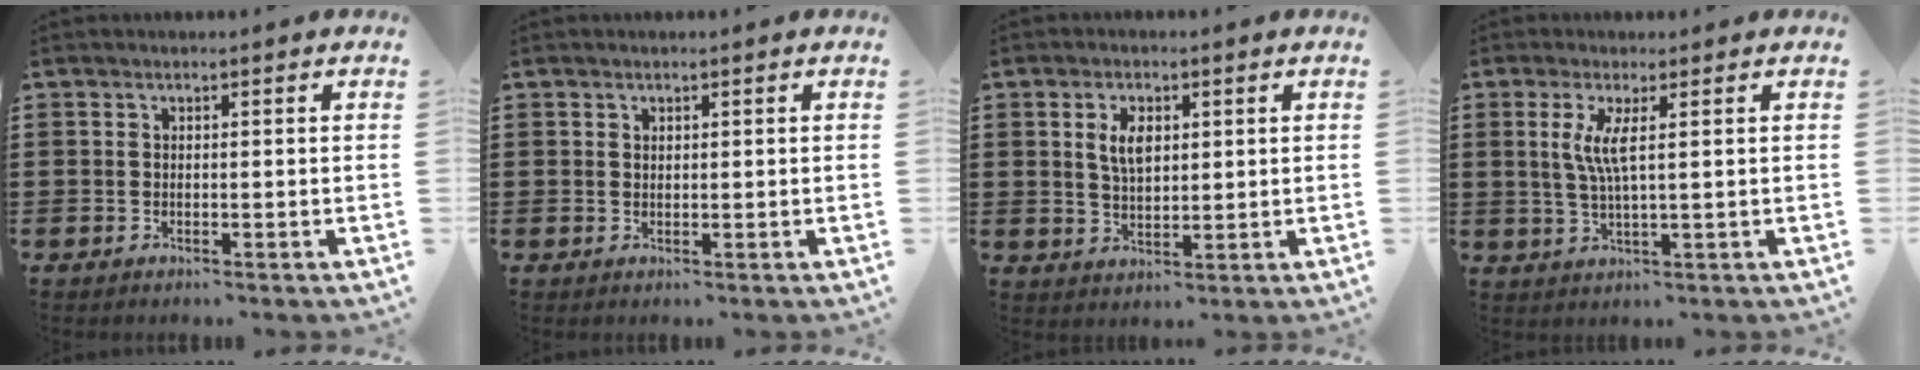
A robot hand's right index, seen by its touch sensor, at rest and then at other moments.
{"total": 0.6, "force": [0.4, 0.5, 0.1], "torque": [-0.004, 0.001, 0.009]}
{"total": 4.4, "force": [1.3, 2.3, 3.5], "torque": [-0.068, 0.007, 0.020]}
{"total": 4.2, "force": [1.0, 0.5, 4.1], "torque": [-0.090, -0.004, 0.012]}